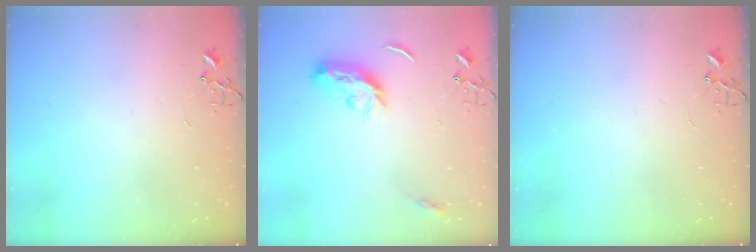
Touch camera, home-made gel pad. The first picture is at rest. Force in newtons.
{"total": 9.9, "press": 9.9, "slide": 0.3}
{"total": 0.0}